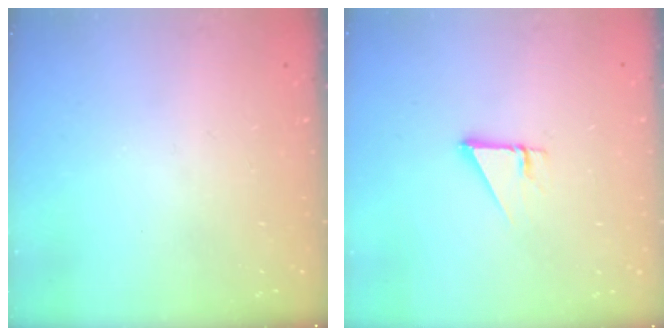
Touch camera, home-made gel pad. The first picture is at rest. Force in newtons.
{"total": 2.7, "press": 2.7, "slide": 0.1}